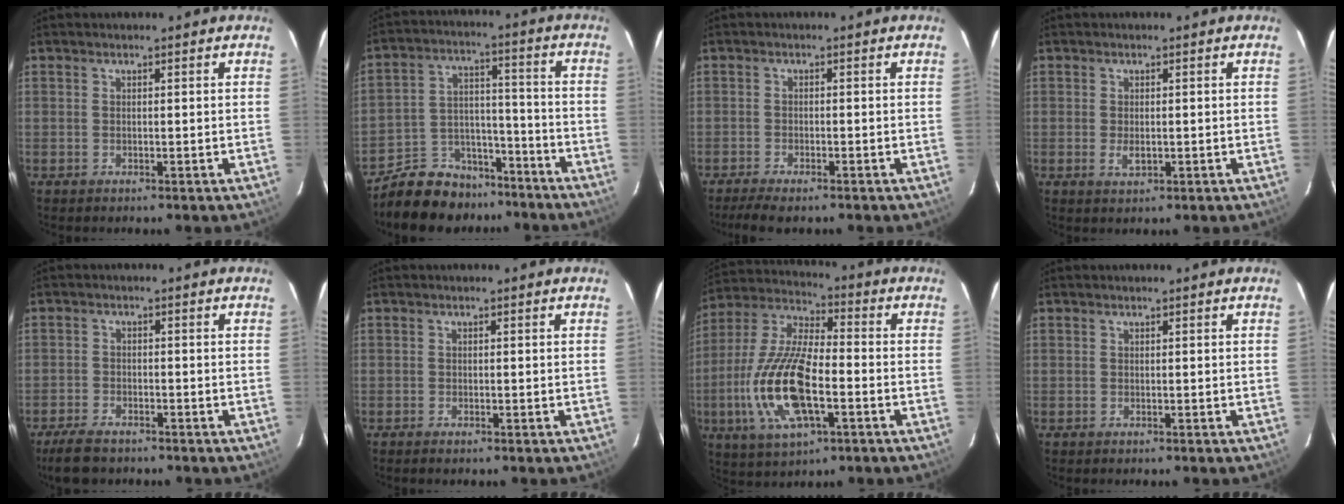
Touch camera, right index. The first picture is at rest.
{"total": 13.2, "force": [-10.7, 7.2, 2.9], "torque": [-0.074, 0.046, -0.158]}
{"total": 5.2, "force": [-4.2, 1.1, 2.9], "torque": [-0.072, -0.016, -0.073]}
{"total": 3.6, "force": [-0.9, 1.5, 3.1], "torque": [-0.060, -0.007, -0.013]}
{"total": 6.4, "force": [-5.2, 2.5, 2.7], "torque": [-0.079, -0.006, -0.093]}
{"total": 1.0, "force": [-0.9, 0.2, 0.5], "torque": [-0.012, -0.002, -0.018]}
{"total": 18.3, "force": [-5.4, 7.0, 16.0], "torque": [-0.343, -0.009, -0.103]}
{"total": 0.0}